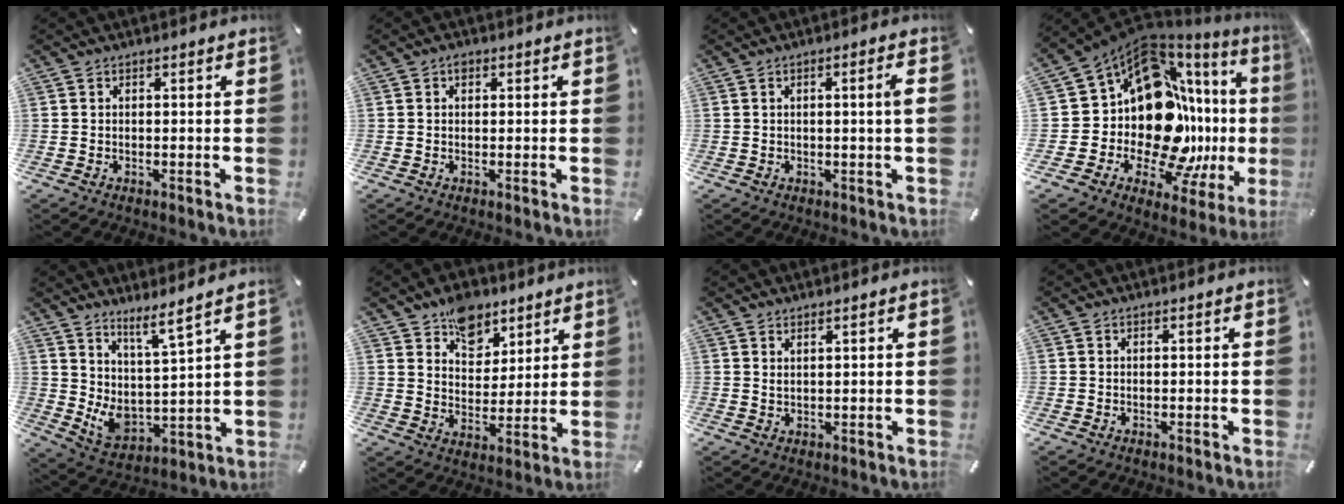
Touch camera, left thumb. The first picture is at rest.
{"total": 1.1, "force": [0.4, 0.9, 0.4], "torque": [-0.003, 0.000, 0.006]}
{"total": 3.4, "force": [0.3, -0.1, 3.4], "torque": [-0.060, -0.005, 0.003]}
{"total": 21.5, "force": [-0.2, 14.5, 15.9], "torque": [-0.272, -0.091, 0.031]}
{"total": 7.4, "force": [5.1, 2.5, 4.7], "torque": [-0.085, -0.062, 0.094]}
{"total": 10.1, "force": [7.2, 6.8, 2.1], "torque": [-0.021, -0.049, 0.133]}
{"total": 1.4, "force": [1.1, 0.1, 0.8], "torque": [-0.016, -0.003, 0.021]}
{"total": 0.0}